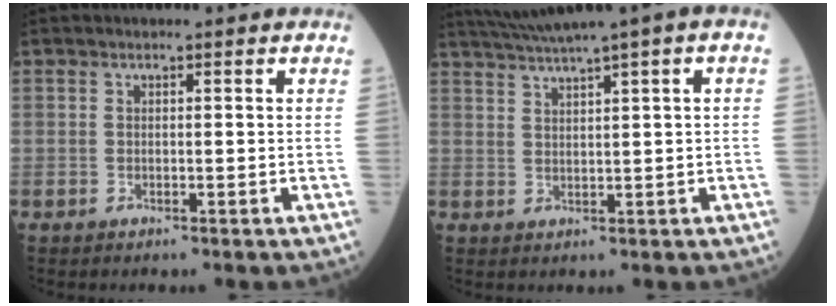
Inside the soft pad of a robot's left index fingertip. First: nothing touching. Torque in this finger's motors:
{"motor_torque": [0.79, -0.82, 0.39, 0.12]}